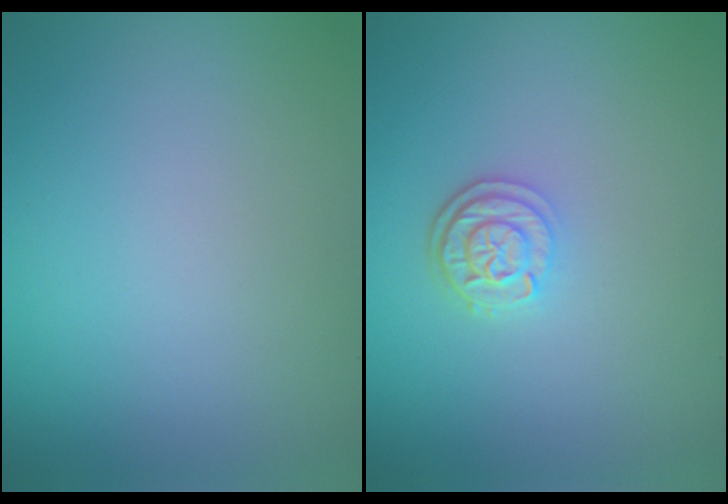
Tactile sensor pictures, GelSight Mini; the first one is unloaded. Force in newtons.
{"total": 2.5, "press": 2.1, "slide": 1.4}